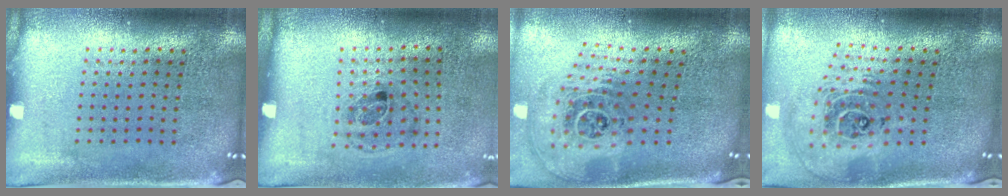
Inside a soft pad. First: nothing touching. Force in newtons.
{"total": 1.1, "press": 0.7, "slide": 0.9}
{"total": 2.8, "press": 1.8, "slide": 2.1}
{"total": 2.4, "press": 1.8, "slide": 1.6}